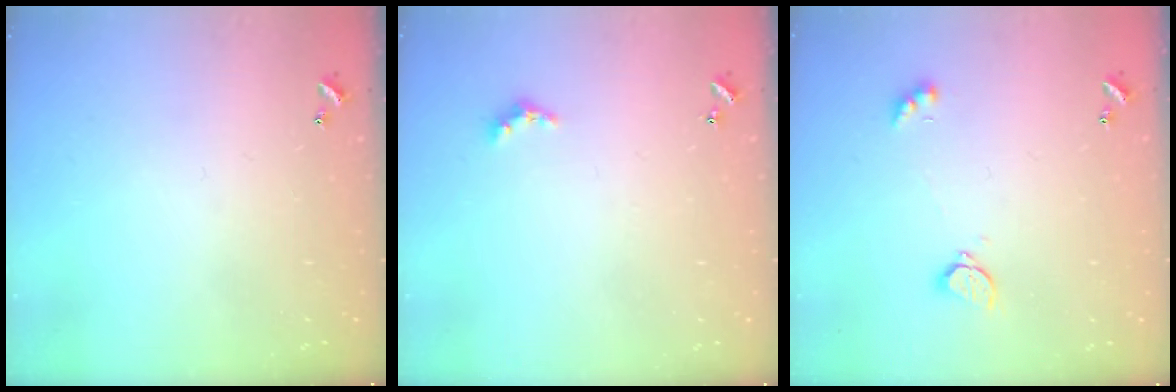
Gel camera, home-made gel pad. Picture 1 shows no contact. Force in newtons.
{"total": 2.4, "press": 2.3, "slide": 0.5}
{"total": 2.4, "press": 2.4, "slide": 0.6}